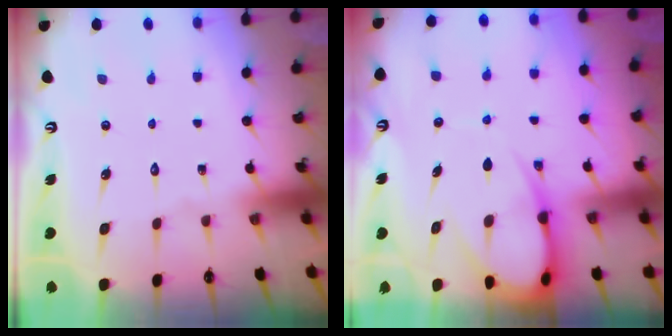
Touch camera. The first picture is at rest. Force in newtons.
{"total": 10.2, "press": 10.1, "slide": 1.2}